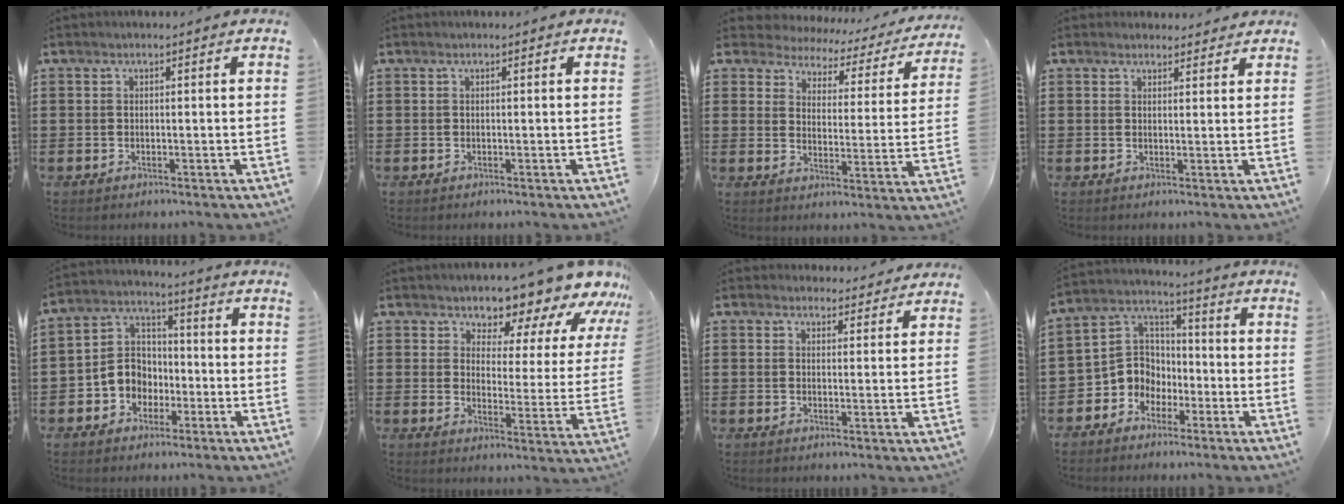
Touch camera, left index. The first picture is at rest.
{"total": 0.0}
{"total": 3.6, "force": [3.4, 1.2, 0.2], "torque": [-0.031, -0.026, 0.051]}
{"total": 2.0, "force": [1.9, 0.5, 0.0], "torque": [-0.005, 0.001, 0.037]}
{"total": 6.2, "force": [-2.2, 5.4, 2.0], "torque": [-0.065, 0.011, -0.046]}
{"total": 6.7, "force": [6.6, 1.0, 0.3], "torque": [-0.026, -0.063, 0.114]}
{"total": 3.3, "force": [3.1, 0.8, 0.3], "torque": [-0.007, -0.011, 0.058]}
{"total": 7.2, "force": [-2.9, 6.4, 1.8], "torque": [-0.074, 0.008, -0.064]}